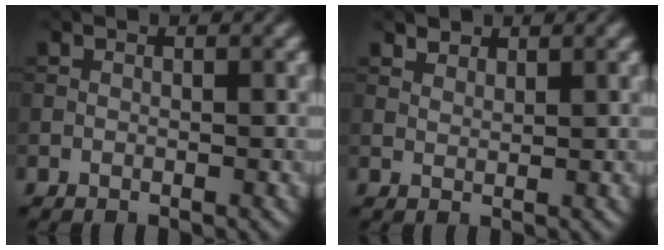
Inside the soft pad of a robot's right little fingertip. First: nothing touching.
{"total": 1.2, "force": [1.1, 0.5, 0.2], "torque": [-0.007, -0.001, 0.023]}